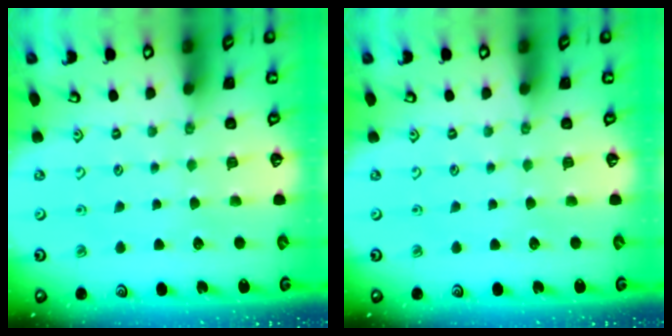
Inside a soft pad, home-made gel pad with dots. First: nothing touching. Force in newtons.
{"total": 0.0}